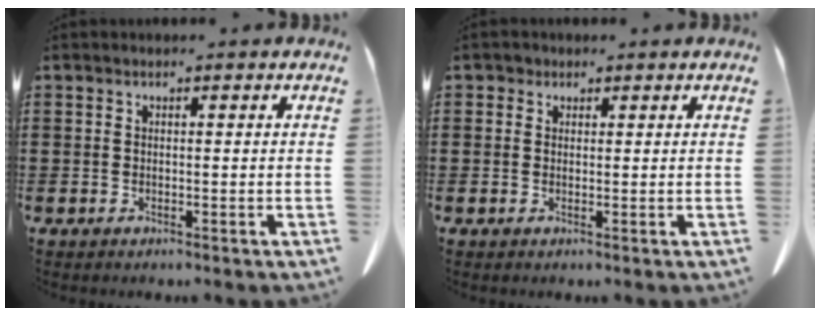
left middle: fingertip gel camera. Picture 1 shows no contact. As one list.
[{"total": 1.0, "force": [0.6, 0.8, 0.1], "torque": [-0.005, 0.005, 0.011]}]